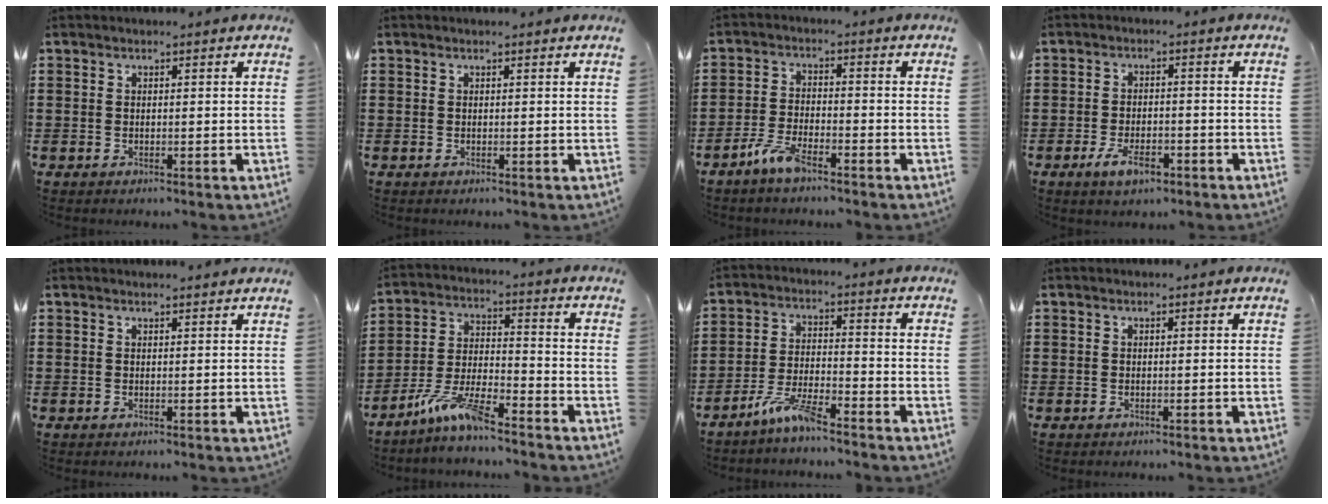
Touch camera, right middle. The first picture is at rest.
{"total": 0.0}
{"total": 4.4, "force": [-3.4, 1.0, 2.7], "torque": [-0.064, 0.002, -0.067]}
{"total": 4.5, "force": [-2.5, 1.9, 3.3], "torque": [-0.067, 0.000, -0.047]}
{"total": 0.8, "force": [0.8, -0.1, 0.2], "torque": [0.003, -0.004, 0.013]}
{"total": 8.0, "force": [-6.5, 1.0, 4.5], "torque": [-0.103, -0.004, -0.128]}
{"total": 6.2, "force": [-5.1, 0.6, 3.5], "torque": [-0.083, -0.007, -0.100]}
{"total": 0.0}